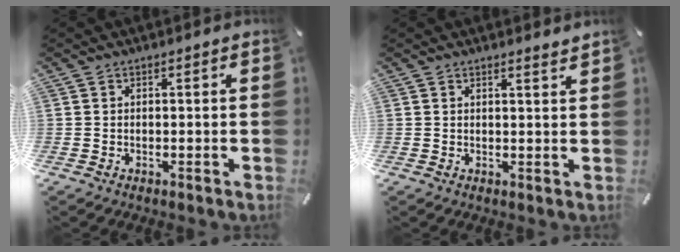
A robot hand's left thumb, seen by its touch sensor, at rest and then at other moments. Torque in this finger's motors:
{"motor_torque": [0.01, 0.02, 0.01, 0.16, -0.03]}